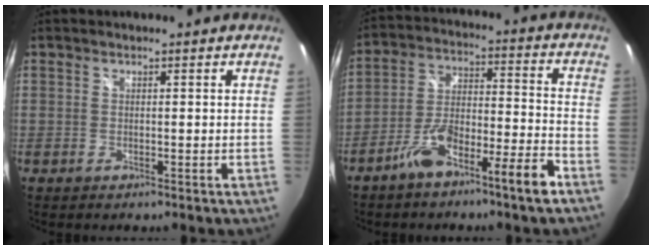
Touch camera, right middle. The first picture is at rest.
{"total": 10.6, "force": [-7.0, 0.6, 7.9], "torque": [-0.149, 0.016, -0.117]}